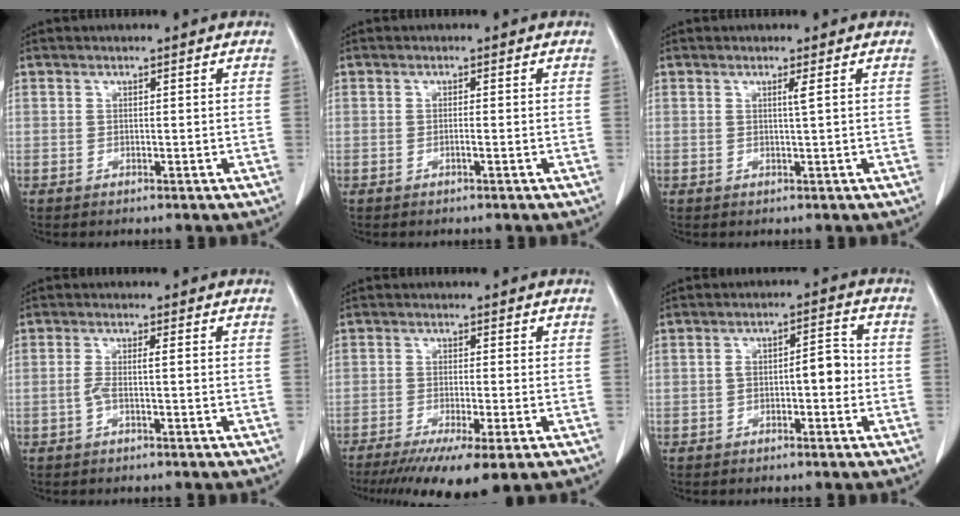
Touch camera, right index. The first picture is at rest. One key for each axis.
{"total": 0.7, "fx": -0.2, "fy": -0.1, "fz": 0.6, "tx": -0.010, "ty": 0.001, "tz": -0.004}
{"total": 1.2, "fx": 0.4, "fy": -0.4, "fz": 1.0, "tx": -0.023, "ty": -0.003, "tz": 0.008}
{"total": 2.3, "fx": -0.6, "fy": 0.1, "fz": 2.2, "tx": -0.046, "ty": 0.008, "tz": -0.011}
{"total": 10.4, "fx": -6.9, "fy": 1.1, "fz": 7.7, "tx": -0.116, "ty": -0.024, "tz": -0.110}
{"total": 5.4, "fx": -1.1, "fy": 1.8, "fz": 5.0, "tx": -0.078, "ty": 0.029, "tz": -0.016}